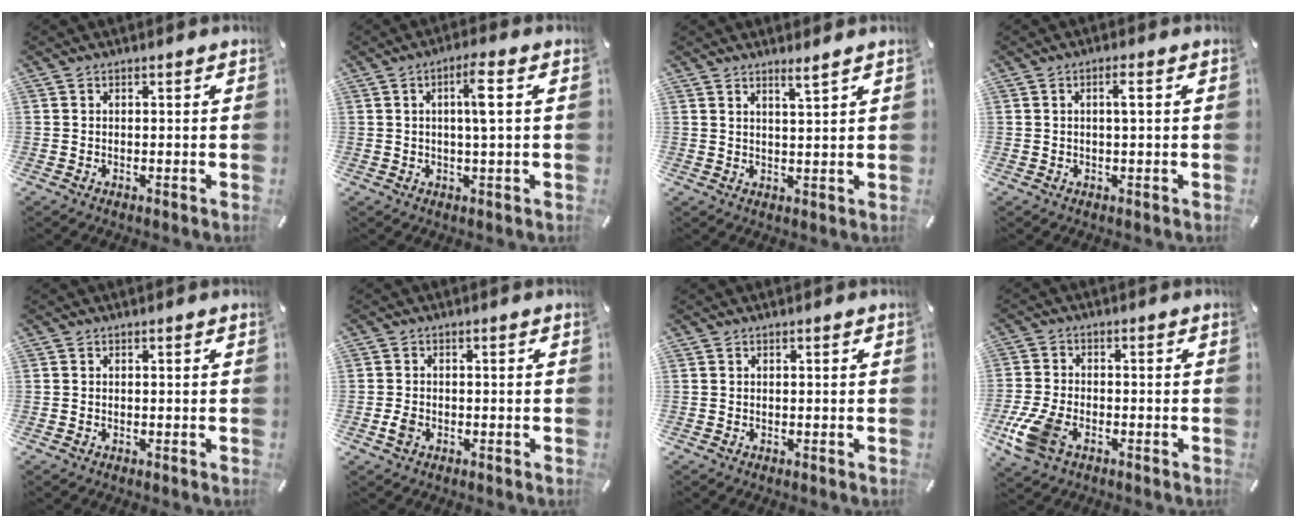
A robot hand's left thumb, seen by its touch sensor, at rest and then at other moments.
{"total": 6.1, "force": [1.1, 0.8, 6.0], "torque": [-0.108, -0.001, 0.013]}
{"total": 2.9, "force": [2.4, -0.6, 1.4], "torque": [-0.030, -0.012, 0.044]}
{"total": 2.4, "force": [0.4, 0.3, 2.3], "torque": [-0.047, 0.003, 0.005]}
{"total": 0.0}
{"total": 2.3, "force": [-0.8, 1.6, 1.4], "torque": [-0.031, 0.000, -0.016]}
{"total": 0.0}
{"total": 8.9, "force": [-3.9, 5.2, 6.1], "torque": [-0.144, 0.002, -0.072]}